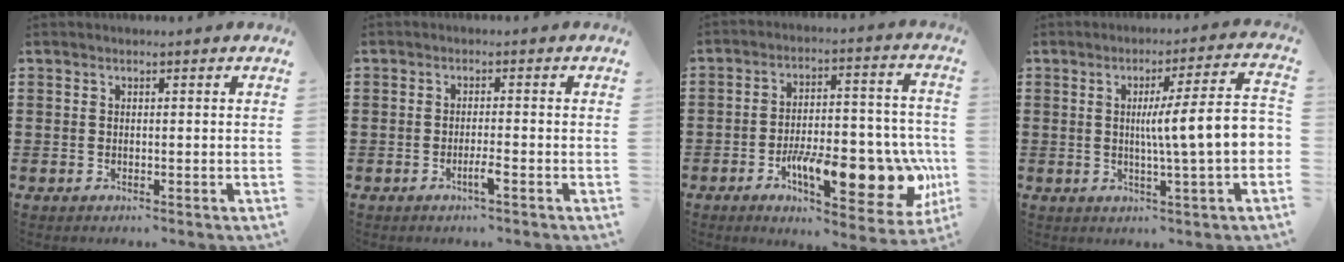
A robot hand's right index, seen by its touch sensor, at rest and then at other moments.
{"total": 2.4, "force": [-1.2, -0.1, 2.1], "torque": [-0.034, -0.003, -0.023]}
{"total": 16.8, "force": [-5.6, 6.9, 14.2], "torque": [-0.212, 0.003, -0.073]}
{"total": 9.4, "force": [0.0, 0.3, 9.4], "torque": [-0.161, -0.008, -0.007]}